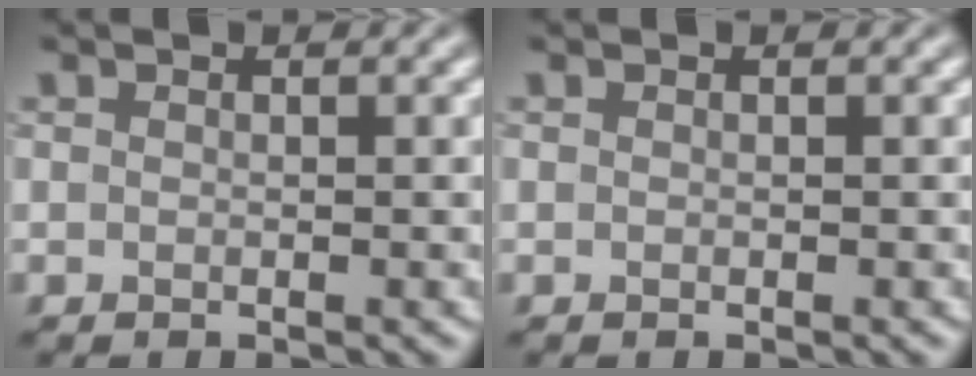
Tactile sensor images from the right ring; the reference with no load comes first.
{"total": 0.0}